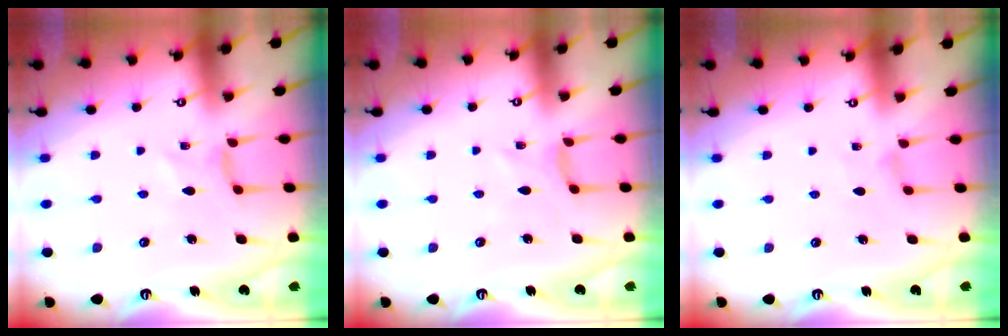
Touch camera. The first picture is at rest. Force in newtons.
{"total": 1.0, "press": 1.0, "slide": 0.4}
{"total": 0.9, "press": 0.8, "slide": 0.4}